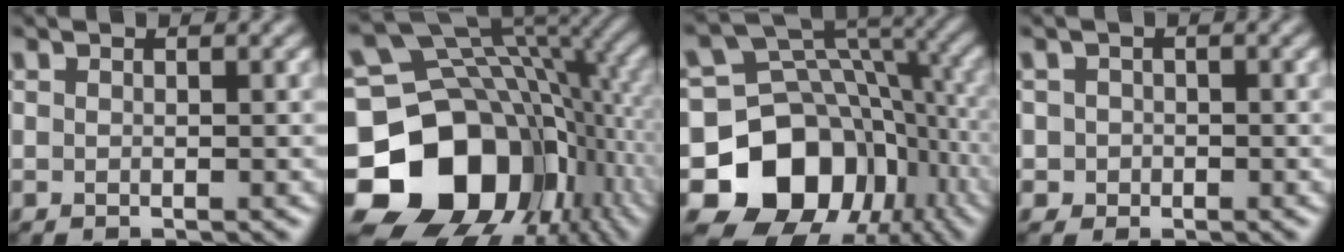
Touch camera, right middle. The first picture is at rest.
{"total": 17.9, "force": [-4.1, 14.2, 10.1], "torque": [-0.191, -0.025, -0.064]}
{"total": 12.8, "force": [-4.7, 10.4, 5.9], "torque": [-0.105, -0.009, -0.089]}
{"total": 1.2, "force": [-0.2, 1.1, -0.2], "torque": [0.010, -0.005, -0.002]}